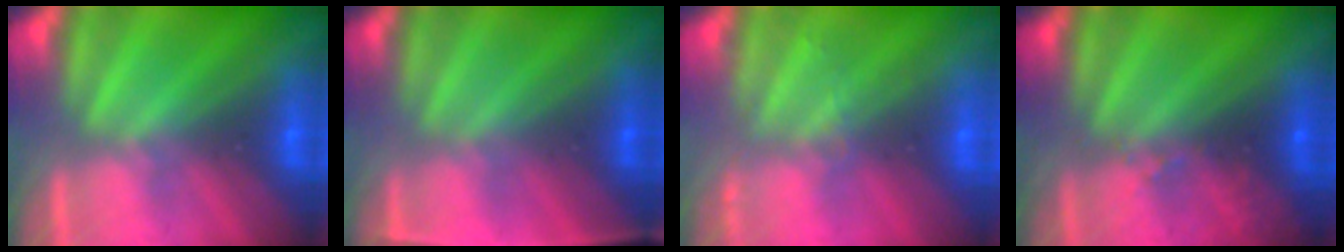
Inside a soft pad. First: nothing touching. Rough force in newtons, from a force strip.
{"total": 2.5}
{"total": 2.0}
{"total": 2.9}